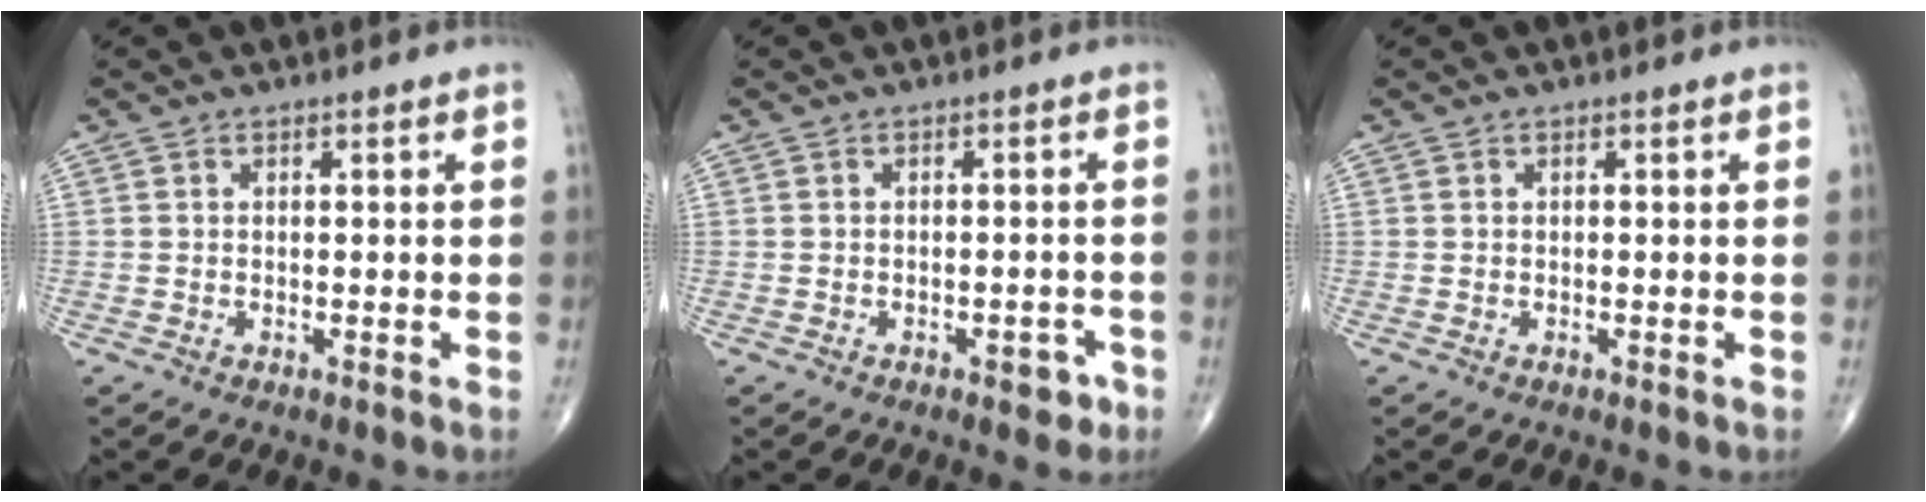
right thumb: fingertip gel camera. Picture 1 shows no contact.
{"total": 3.2, "force": [-1.7, 1.7, 2.1], "torque": [-0.011, 0.012, -0.018]}
{"total": 0.0}